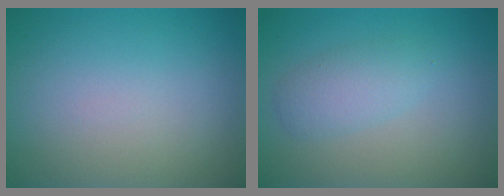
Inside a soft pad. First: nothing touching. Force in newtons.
{"total": 2.5, "press": 2.5, "slide": 0.0}